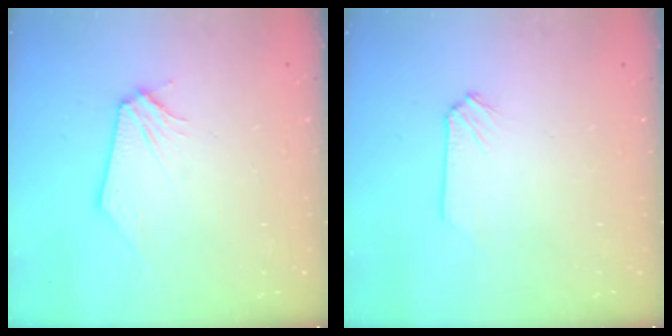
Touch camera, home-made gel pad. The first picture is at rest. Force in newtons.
{"total": 0.0}